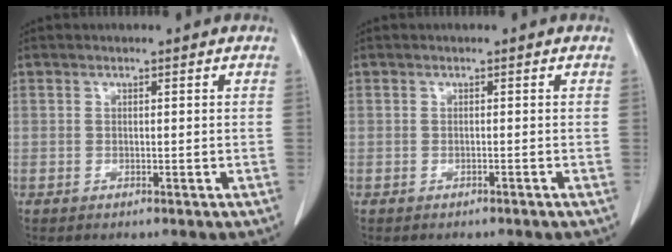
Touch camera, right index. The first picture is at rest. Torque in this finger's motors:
{"motor_torque": [0.00, 0.00, 0.00, 0.00]}